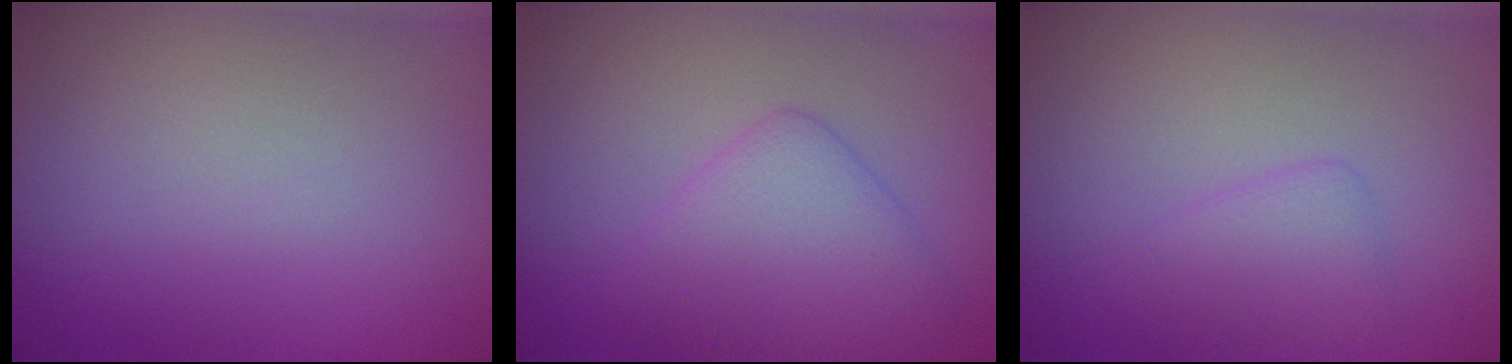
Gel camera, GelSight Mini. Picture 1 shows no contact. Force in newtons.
{"total": 4.1, "press": 4.1, "slide": 0.2}
{"total": 1.8, "press": 1.8, "slide": 0.1}